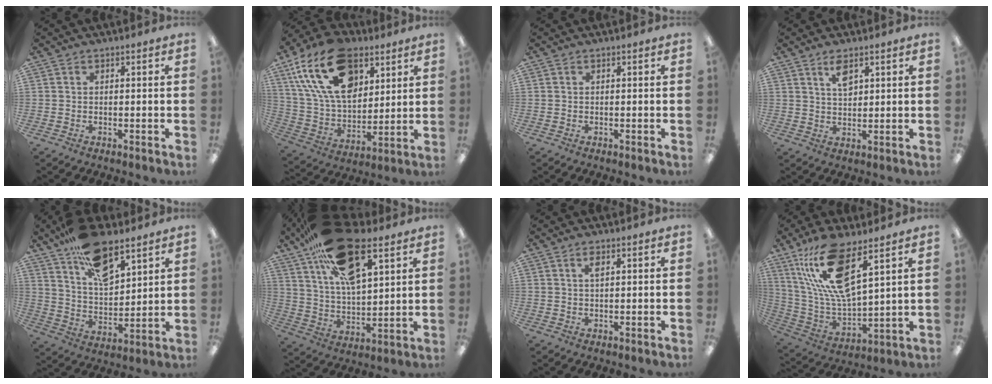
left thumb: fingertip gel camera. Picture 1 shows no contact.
{"total": 24.3, "force": [11.8, 14.6, 15.3], "torque": [-0.287, -0.045, 0.211]}
{"total": 0.0}
{"total": 5.0, "force": [3.0, 2.4, 3.2], "torque": [-0.045, -0.006, 0.048]}
{"total": 16.0, "force": [11.0, 7.3, 9.2], "torque": [-0.155, -0.055, 0.197]}
{"total": 24.1, "force": [13.7, 11.0, 16.5], "torque": [-0.285, -0.053, 0.238]}
{"total": 1.9, "force": [1.1, 0.6, 1.4], "torque": [-0.025, 0.000, 0.017]}
{"total": 16.8, "force": [10.2, 5.0, 12.4], "torque": [-0.270, -0.050, 0.174]}